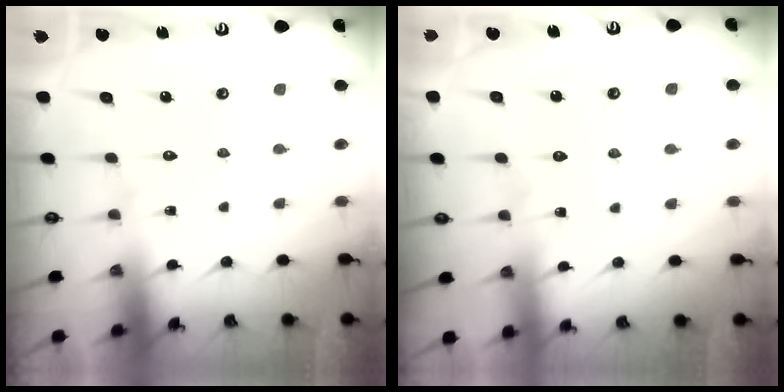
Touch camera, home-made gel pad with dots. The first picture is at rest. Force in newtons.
{"total": 3.9, "press": 3.9, "slide": 0.5}